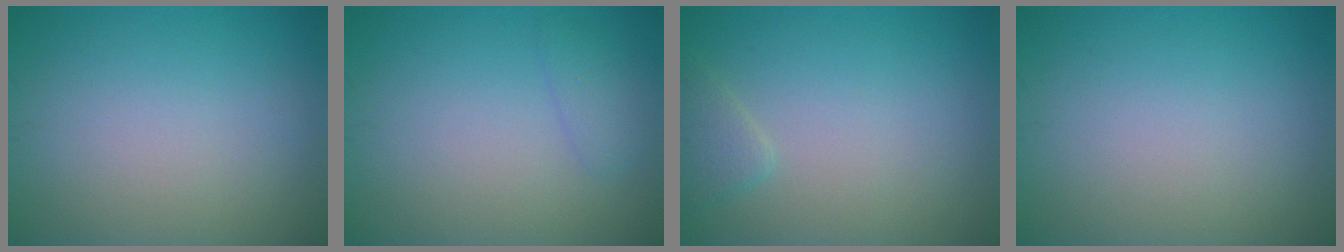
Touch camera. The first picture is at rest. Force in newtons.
{"total": 1.3, "press": 1.3, "slide": 0.1}
{"total": 1.6, "press": 1.6, "slide": 0.1}
{"total": 0.0}